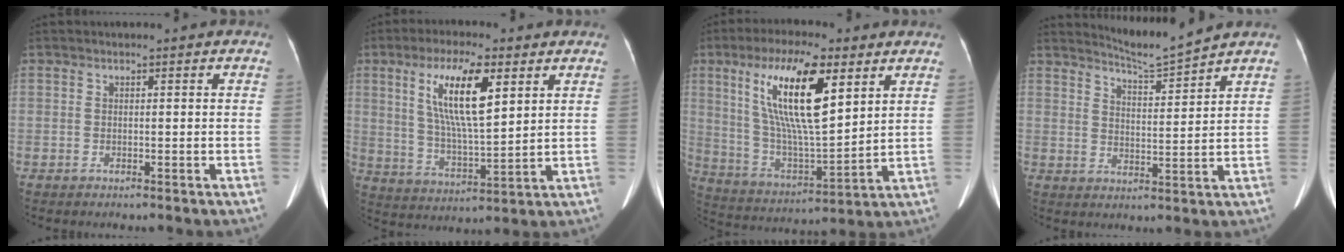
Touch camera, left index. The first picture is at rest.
{"total": 11.8, "force": [4.7, 2.4, 10.5], "torque": [-0.210, 0.004, 0.089]}
{"total": 16.8, "force": [7.0, 3.7, 14.8], "torque": [-0.293, 0.004, 0.129]}
{"total": 5.6, "force": [5.4, -1.7, 0.3], "torque": [-0.019, -0.024, 0.098]}